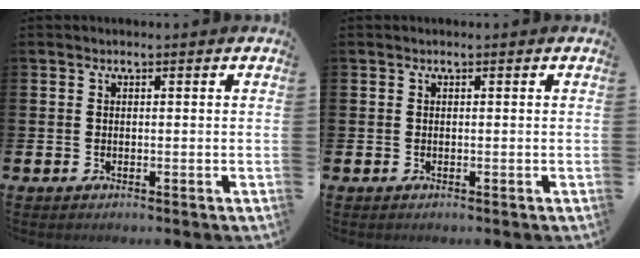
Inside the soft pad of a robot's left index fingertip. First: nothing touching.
{"total": 0.0}